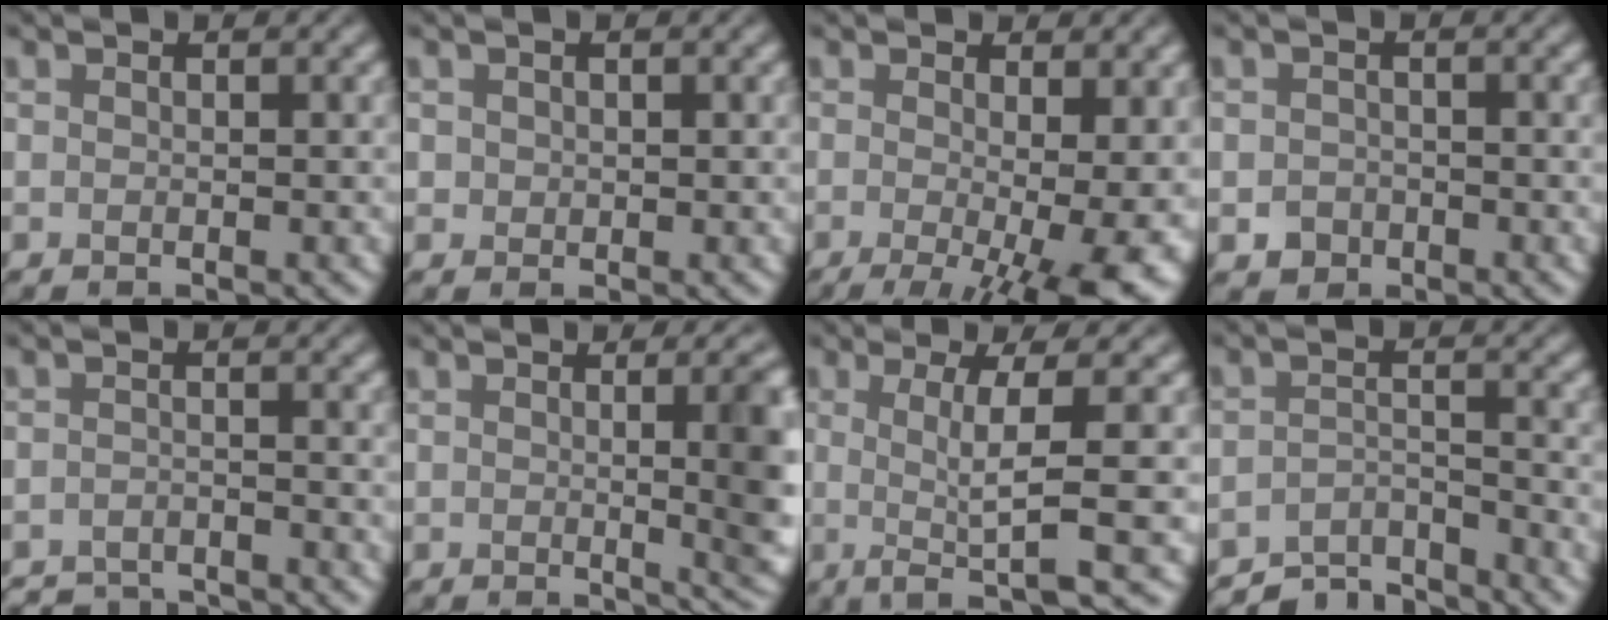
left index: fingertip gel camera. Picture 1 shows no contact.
{"total": 0.9, "force": [0.2, 0.7, 0.4], "torque": [-0.009, -0.002, 0.006]}
{"total": 9.3, "force": [-2.0, 2.5, 8.8], "torque": [-0.112, -0.015, -0.025]}
{"total": 1.6, "force": [-0.8, 1.3, 0.5], "torque": [-0.006, -0.004, -0.019]}
{"total": 3.6, "force": [-3.5, 0.4, 0.1], "torque": [0.005, -0.004, -0.064]}
{"total": 9.6, "force": [0.9, 3.6, 8.9], "torque": [-0.069, 0.009, 0.004]}
{"total": 5.4, "force": [-0.6, 0.5, 5.3], "torque": [-0.094, 0.000, -0.014]}
{"total": 4.8, "force": [-4.6, 1.0, 0.8], "torque": [-0.010, -0.002, -0.087]}